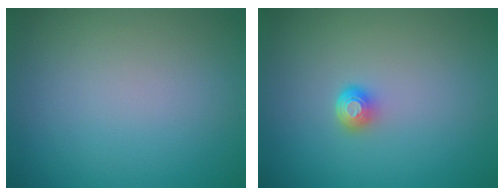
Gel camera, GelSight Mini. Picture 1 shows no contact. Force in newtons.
{"total": 1.6, "press": 1.2, "slide": 1.0}